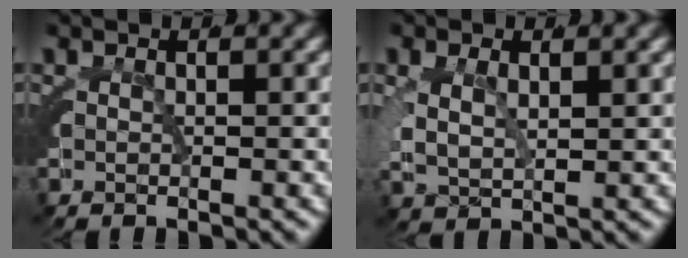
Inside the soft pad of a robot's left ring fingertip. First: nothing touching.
{"total": 3.3, "force": [0.7, 2.4, 2.1], "torque": [-0.062, -0.009, 0.021]}